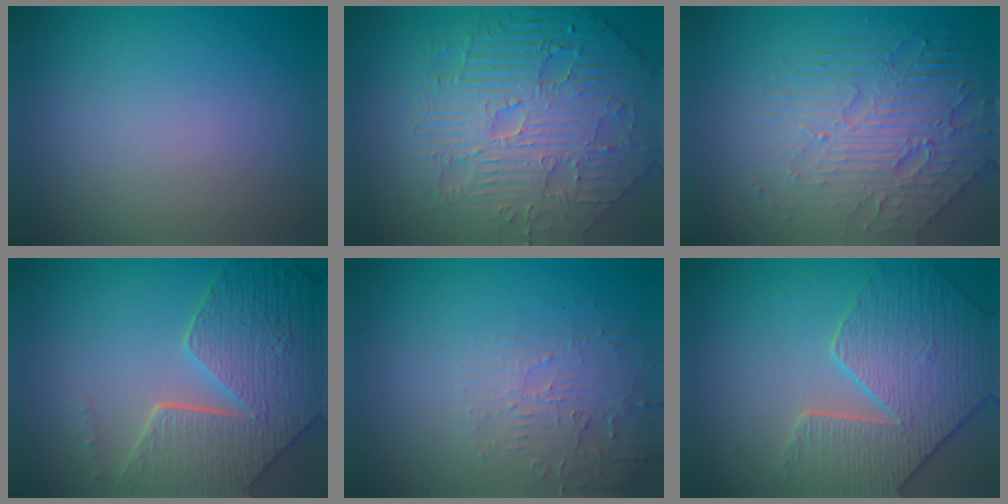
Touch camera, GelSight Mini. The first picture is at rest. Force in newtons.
{"total": 8.2, "press": 6.6, "slide": 4.8}
{"total": 6.8, "press": 4.9, "slide": 4.8}
{"total": 8.8, "press": 6.3, "slide": 6.2}
{"total": 2.8, "press": 2.7, "slide": 0.6}
{"total": 4.8, "press": 4.7, "slide": 0.8}